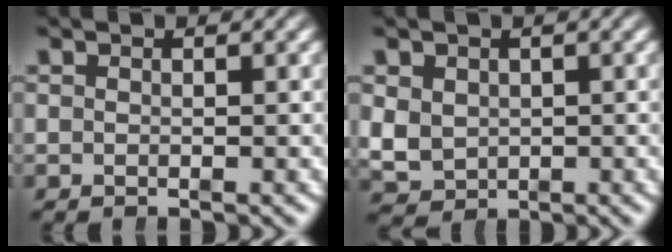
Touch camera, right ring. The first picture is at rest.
{"total": 4.6, "force": [-0.3, 4.2, 1.9], "torque": [-0.059, -0.031, 0.014]}